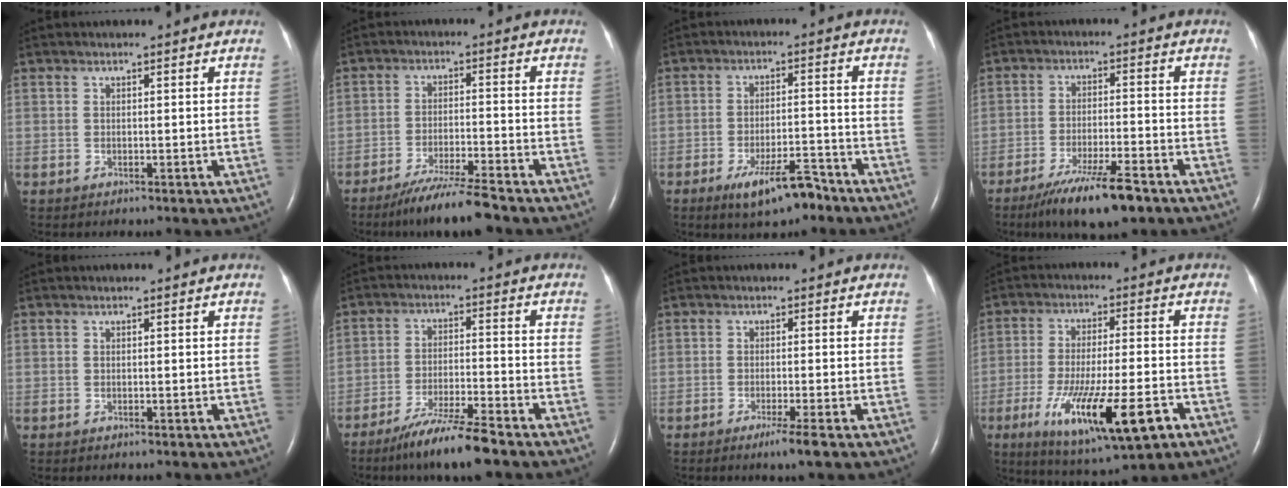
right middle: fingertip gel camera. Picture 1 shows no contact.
{"total": 7.6, "force": [-6.3, -0.5, 4.2], "torque": [-0.076, -0.027, -0.114]}
{"total": 7.6, "force": [-5.3, 2.0, 5.1], "torque": [-0.090, -0.005, -0.084]}
{"total": 10.5, "force": [-7.3, 1.3, 7.4], "torque": [-0.132, -0.025, -0.121]}
{"total": 0.0}
{"total": 8.7, "force": [-6.8, -0.3, 5.3], "torque": [-0.098, -0.030, -0.124]}
{"total": 2.1, "force": [-1.3, 0.0, 1.6], "torque": [-0.028, -0.004, -0.020]}
{"total": 15.4, "force": [-6.6, 2.3, 13.7], "torque": [-0.240, -0.035, -0.098]}